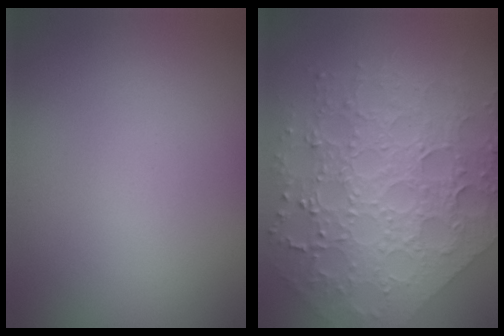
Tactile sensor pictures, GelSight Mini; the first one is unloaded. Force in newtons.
{"total": 8.4, "press": 6.1, "slide": 5.7}